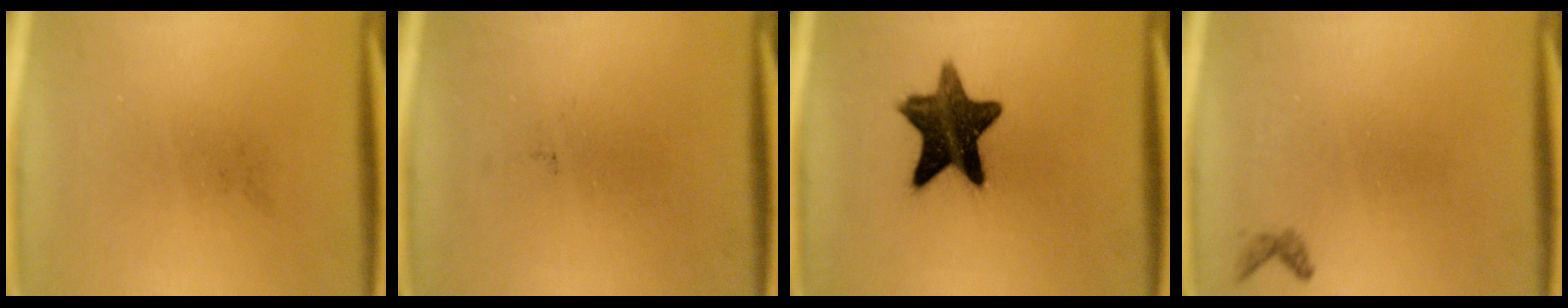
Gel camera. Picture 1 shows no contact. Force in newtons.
{"total": 0.0}
{"total": 12.8}
{"total": 0.7}